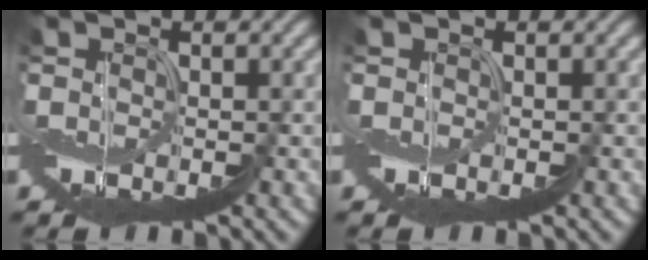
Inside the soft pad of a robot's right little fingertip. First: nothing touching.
{"total": 0.0}